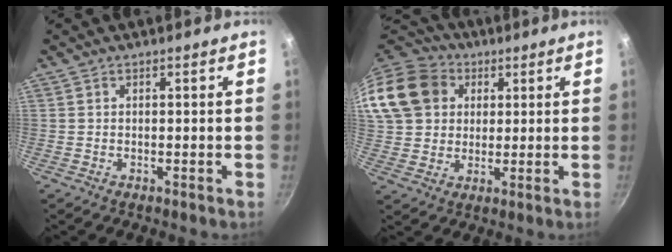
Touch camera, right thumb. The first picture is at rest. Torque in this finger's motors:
{"motor_torque": [1.11, 1.14, 0.62, -0.44, 0.27]}